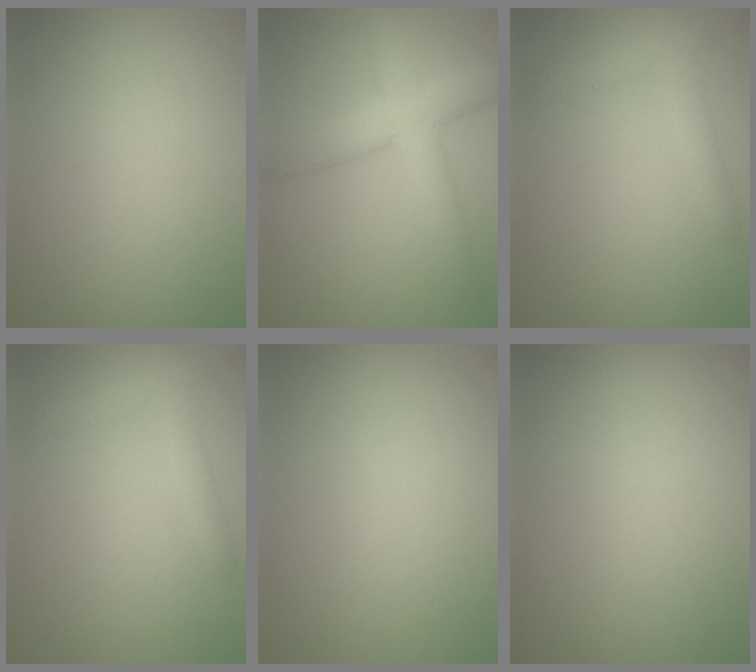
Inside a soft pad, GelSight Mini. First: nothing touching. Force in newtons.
{"total": 5.1, "press": 5.1, "slide": 0.4}
{"total": 2.6, "press": 2.6, "slide": 0.0}
{"total": 2.6, "press": 2.6, "slide": 0.0}
{"total": 0.0}
{"total": 0.0}